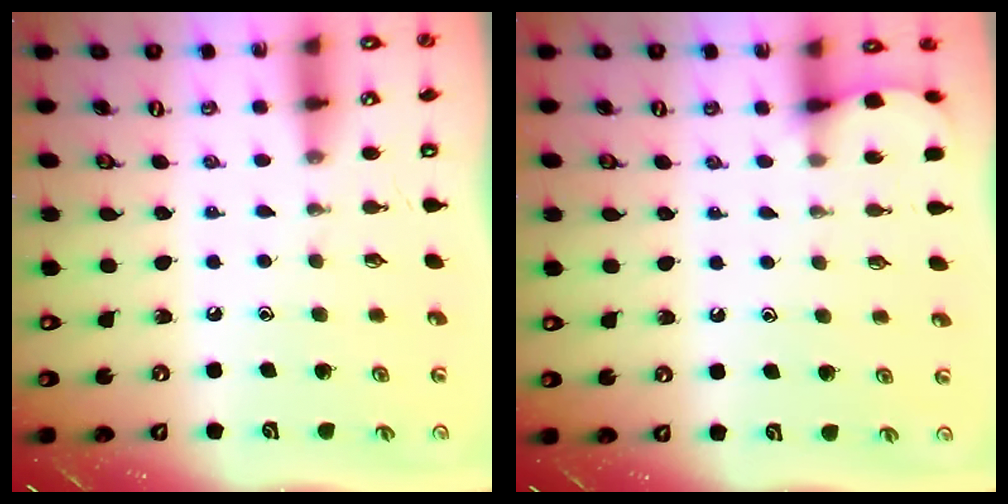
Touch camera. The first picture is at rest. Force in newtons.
{"total": 3.6, "press": 3.6, "slide": 0.2}